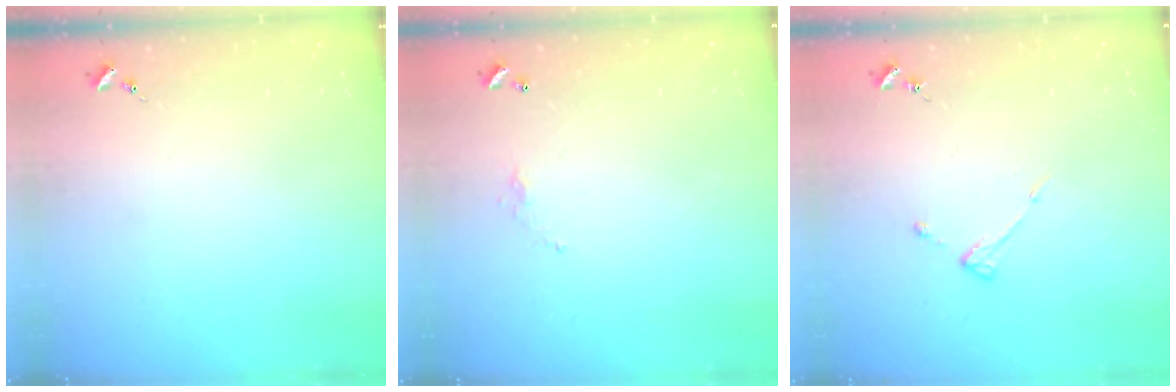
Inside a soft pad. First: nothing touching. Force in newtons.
{"total": 3.4, "press": 3.4, "slide": 0.2}
{"total": 4.0, "press": 4.0, "slide": 0.5}